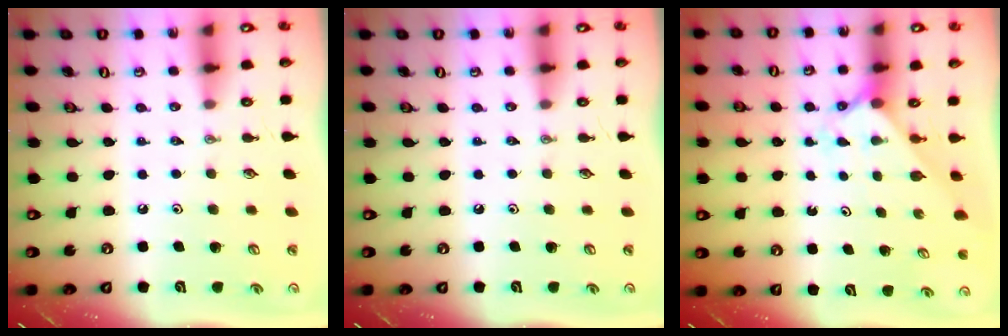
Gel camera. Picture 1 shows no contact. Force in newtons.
{"total": 0.0}
{"total": 2.0, "press": 1.9, "slide": 0.2}